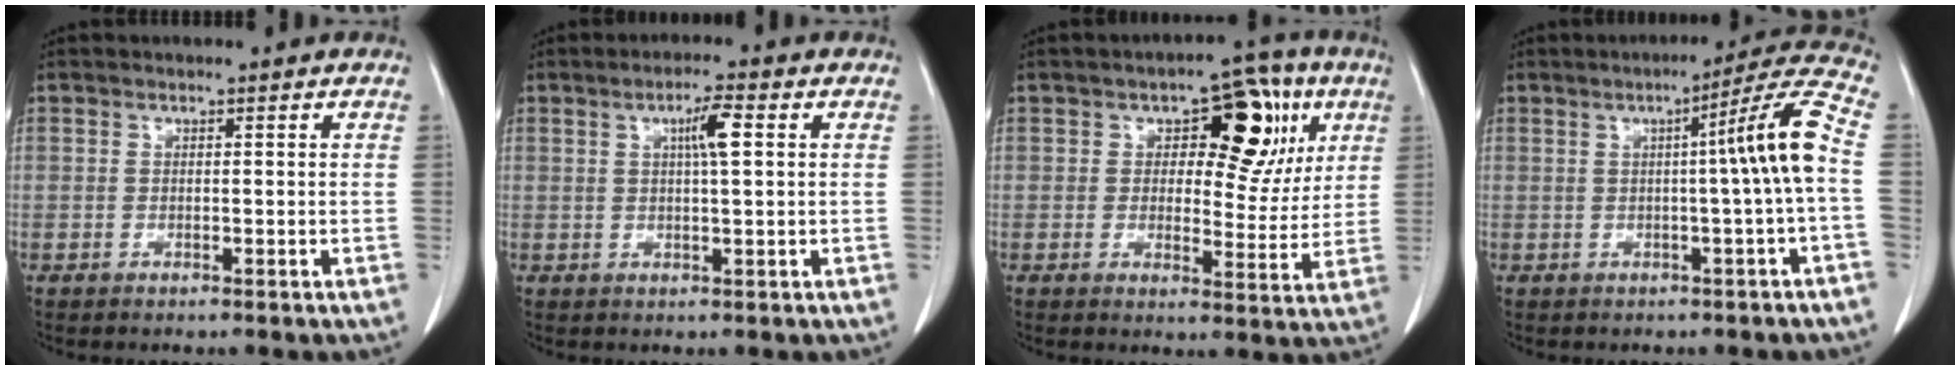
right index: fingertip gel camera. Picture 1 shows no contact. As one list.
[{"total": 4.2, "force": [1.2, 0.2, 4.0], "torque": [-0.073, 0.002, 0.020]}, {"total": 11.8, "force": [4.3, 6.1, 9.2], "torque": [-0.107, 0.027, 0.059]}, {"total": 9.0, "force": [0.0, -1.5, 8.9], "torque": [-0.122, 0.018, 0.000]}]